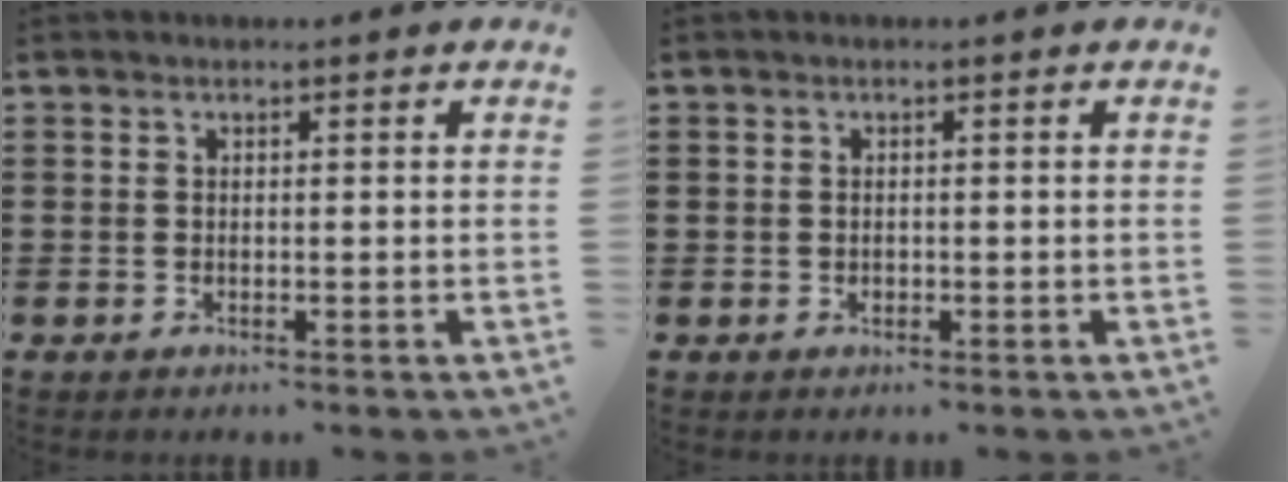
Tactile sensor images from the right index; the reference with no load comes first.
{"total": 0.6, "force": [-0.1, 0.6, 0.2], "torque": [-0.006, 0.003, -0.003]}